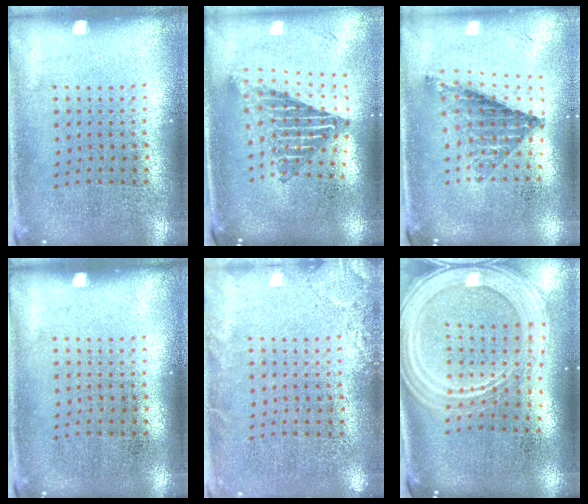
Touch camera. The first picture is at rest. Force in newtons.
{"total": 2.2, "press": 1.6, "slide": 1.4}
{"total": 0.8, "press": 0.8, "slide": 0.2}
{"total": 0.0}
{"total": 2.0, "press": 2.0, "slide": 0.3}
{"total": 2.9, "press": 2.3, "slide": 1.7}